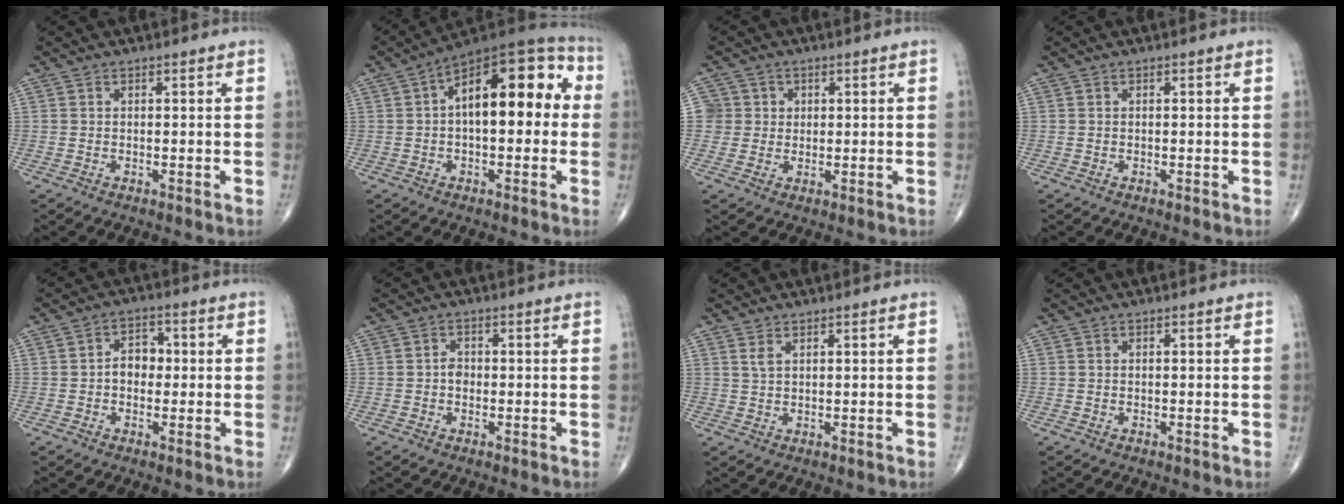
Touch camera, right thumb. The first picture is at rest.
{"total": 17.9, "force": [2.0, 8.6, 15.5], "torque": [-0.198, 0.046, 0.018]}
{"total": 3.9, "force": [0.8, 3.8, -0.2], "torque": [0.037, 0.004, 0.008]}
{"total": 0.0}
{"total": 4.7, "force": [-0.2, 3.5, 3.1], "torque": [-0.029, 0.016, -0.012]}
{"total": 1.7, "force": [-0.4, 1.4, 1.0], "torque": [-0.005, 0.006, -0.010]}
{"total": 1.5, "force": [1.0, 0.6, 1.1], "torque": [-0.023, 0.001, 0.025]}
{"total": 0.0}